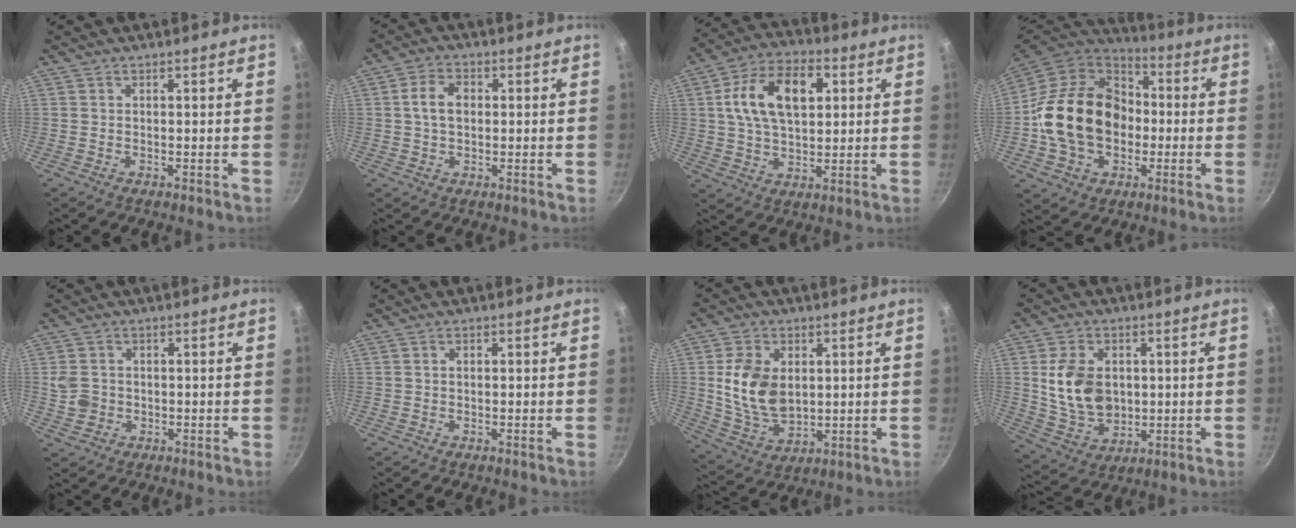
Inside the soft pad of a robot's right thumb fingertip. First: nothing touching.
{"total": 5.6, "force": [0.4, 3.9, 4.0], "torque": [-0.063, 0.012, 0.001]}
{"total": 15.7, "force": [3.7, 9.6, 11.9], "torque": [-0.185, 0.009, 0.055]}
{"total": 22.1, "force": [-1.6, 17.0, 14.1], "torque": [-0.224, 0.044, -0.030]}
{"total": 4.9, "force": [-0.4, 4.4, 2.2], "torque": [-0.032, 0.005, -0.006]}
{"total": 0.9, "force": [0.0, 0.6, 0.6], "torque": [-0.011, 0.005, 0.000]}
{"total": 13.1, "force": [1.7, 9.0, 9.4], "torque": [-0.159, -0.018, 0.044]}
{"total": 13.3, "force": [1.1, 9.8, 8.9], "torque": [-0.145, -0.007, 0.031]}